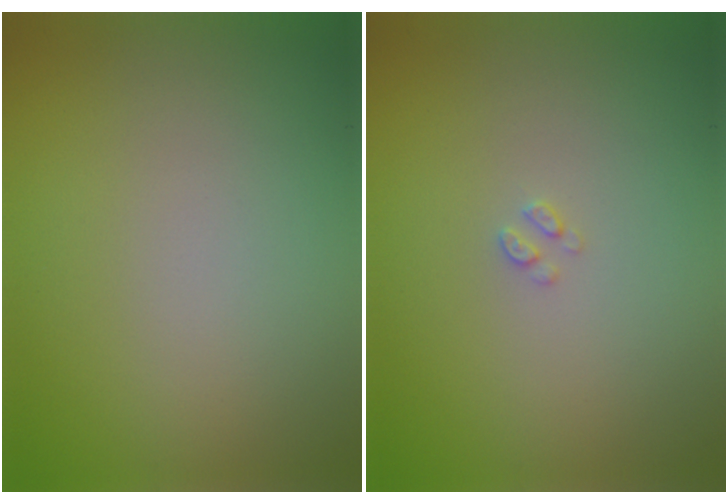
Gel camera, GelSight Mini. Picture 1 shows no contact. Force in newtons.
{"total": 0.7, "press": 0.6, "slide": 0.1}